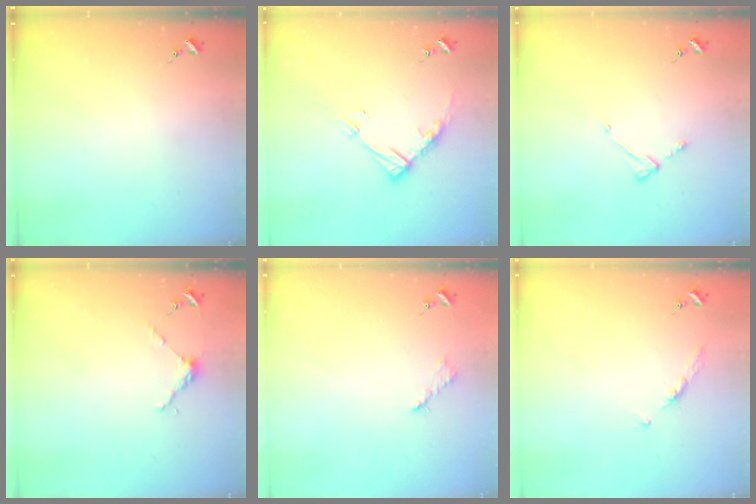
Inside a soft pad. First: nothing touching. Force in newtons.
{"total": 13.1, "press": 13.0, "slide": 1.3}
{"total": 4.4, "press": 4.3, "slide": 0.7}
{"total": 3.9, "press": 3.9, "slide": 0.2}
{"total": 2.6, "press": 2.6, "slide": 0.4}
{"total": 3.5, "press": 3.5, "slide": 0.5}